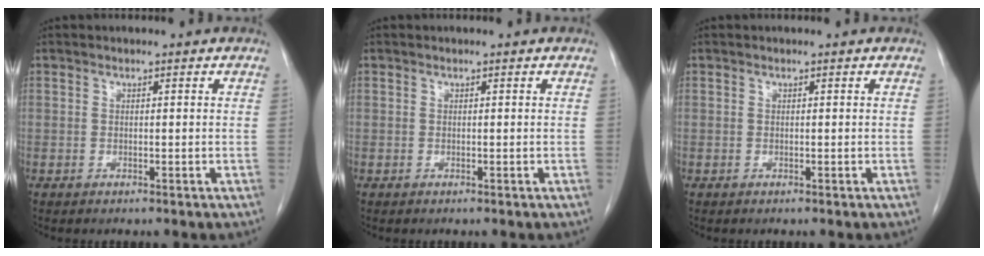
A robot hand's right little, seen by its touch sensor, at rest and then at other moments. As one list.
[{"total": 0.0}, {"total": 0.0}]